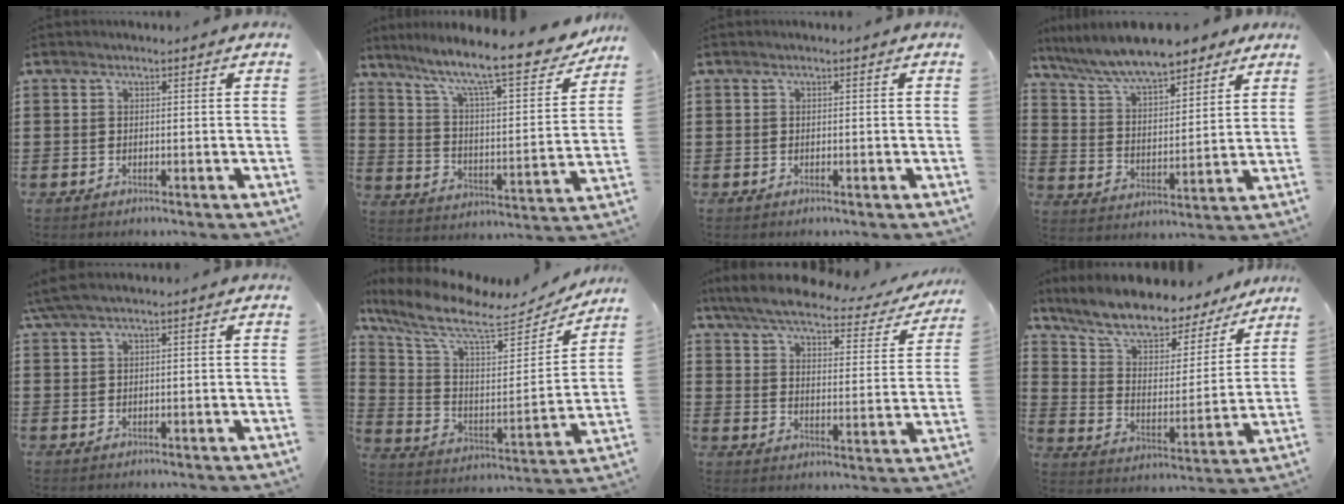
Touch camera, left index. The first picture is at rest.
{"total": 11.4, "force": [9.5, 0.7, 6.3], "torque": [-0.134, -0.072, 0.151]}
{"total": 0.0}
{"total": 9.8, "force": [8.6, 1.8, 4.4], "torque": [-0.118, -0.032, 0.152]}
{"total": 1.9, "force": [0.9, 0.0, 1.6], "torque": [-0.039, -0.003, 0.015]}
{"total": 10.7, "force": [8.3, 2.5, 6.1], "torque": [-0.154, -0.047, 0.141]}
{"total": 6.0, "force": [5.2, 1.0, 2.9], "torque": [-0.080, -0.024, 0.087]}
{"total": 9.6, "force": [8.7, 2.3, 3.5], "torque": [-0.102, -0.059, 0.150]}